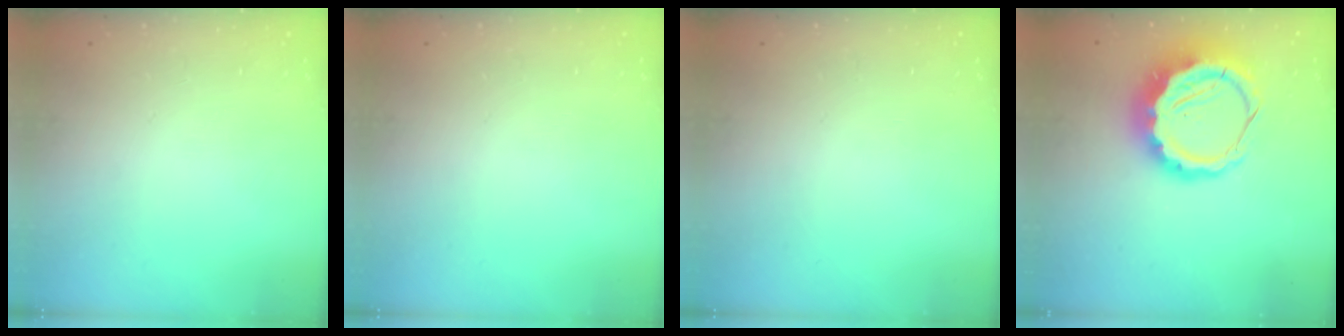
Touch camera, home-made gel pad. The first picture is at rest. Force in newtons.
{"total": 0.0}
{"total": 0.0}
{"total": 13.6, "press": 13.3, "slide": 2.8}